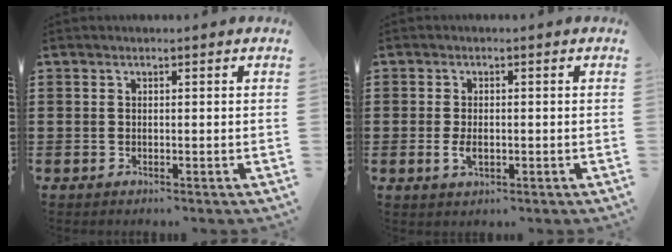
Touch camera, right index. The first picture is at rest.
{"total": 2.5, "force": [-0.4, 1.3, 2.1], "torque": [-0.048, -0.003, -0.009]}